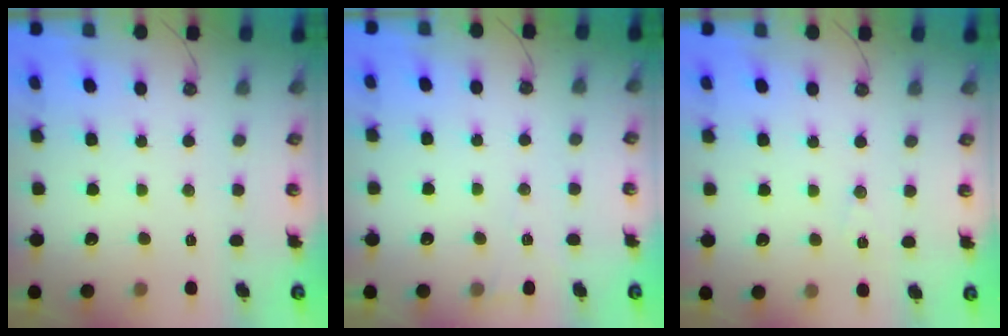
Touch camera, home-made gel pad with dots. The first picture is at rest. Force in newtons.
{"total": 2.5, "press": 2.4, "slide": 0.7}
{"total": 6.1, "press": 4.1, "slide": 4.5}